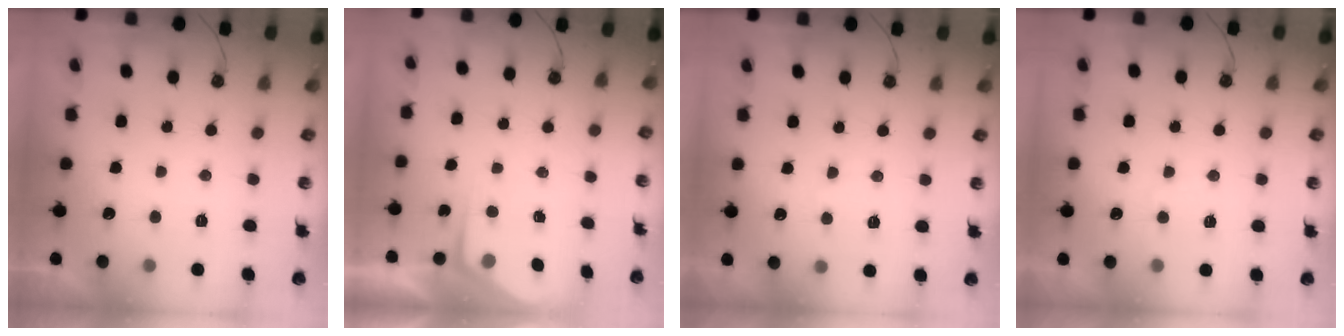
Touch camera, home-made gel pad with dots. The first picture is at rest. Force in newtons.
{"total": 2.7, "press": 2.7, "slide": 0.4}
{"total": 3.4, "press": 3.3, "slide": 0.5}
{"total": 3.3, "press": 3.3, "slide": 0.4}